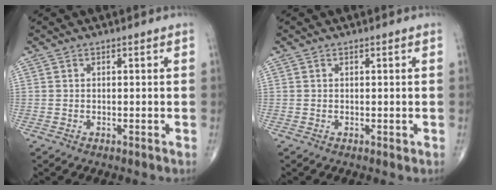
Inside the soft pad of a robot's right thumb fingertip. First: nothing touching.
{"total": 0.0}